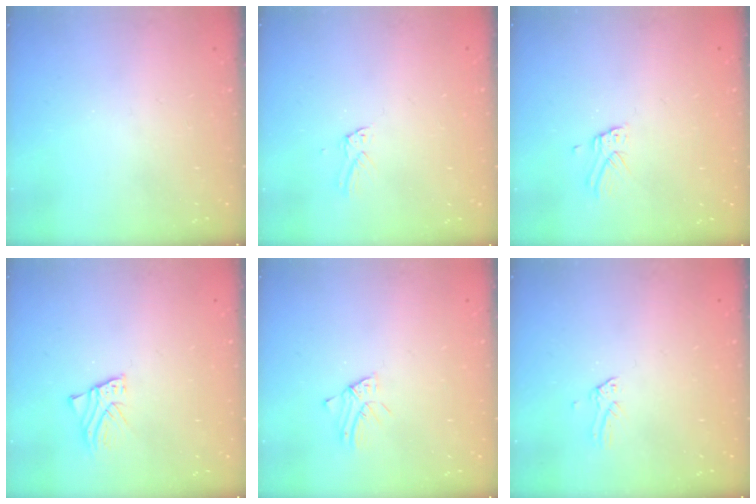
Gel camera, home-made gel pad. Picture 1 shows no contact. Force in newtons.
{"total": 1.5, "press": 1.5, "slide": 0.1}
{"total": 2.8, "press": 2.8, "slide": 0.1}
{"total": 1.7, "press": 1.7, "slide": 0.1}
{"total": 1.6, "press": 1.6, "slide": 0.1}
{"total": 0.0}